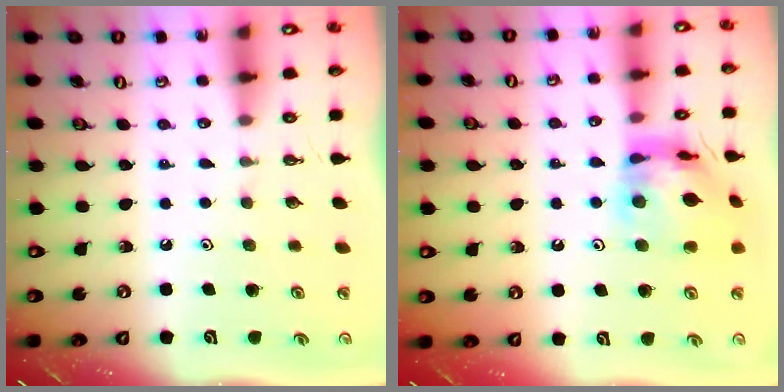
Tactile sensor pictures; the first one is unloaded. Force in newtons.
{"total": 13.6, "press": 13.5, "slide": 1.5}